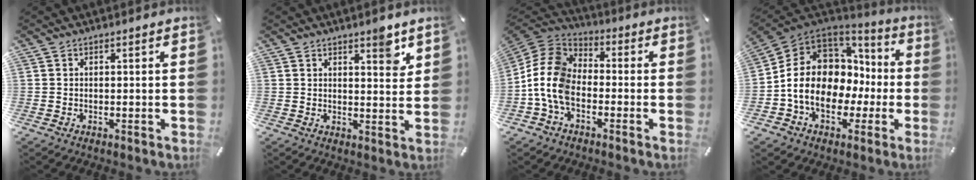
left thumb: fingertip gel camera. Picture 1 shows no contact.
{"total": 5.5, "force": [4.0, 2.1, 3.1], "torque": [-0.021, -0.031, 0.062]}
{"total": 12.5, "force": [-4.2, 8.7, 7.9], "torque": [-0.180, 0.016, -0.080]}
{"total": 14.5, "force": [-1.6, 11.7, 8.4], "torque": [-0.172, 0.002, -0.025]}